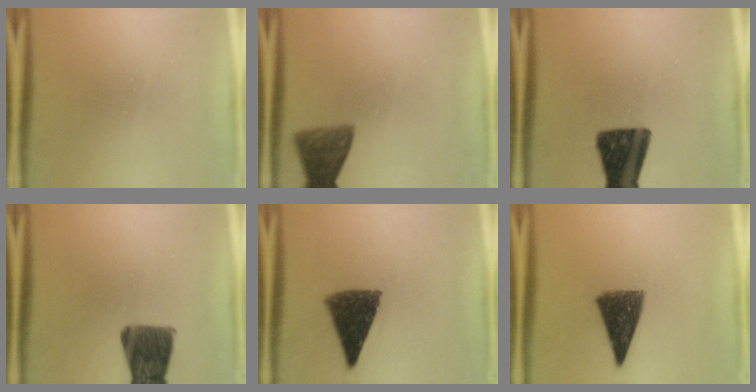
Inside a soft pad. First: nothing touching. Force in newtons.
{"total": 6.4}
{"total": 14.5}
{"total": 10.6}
{"total": 10.1}
{"total": 8.4}